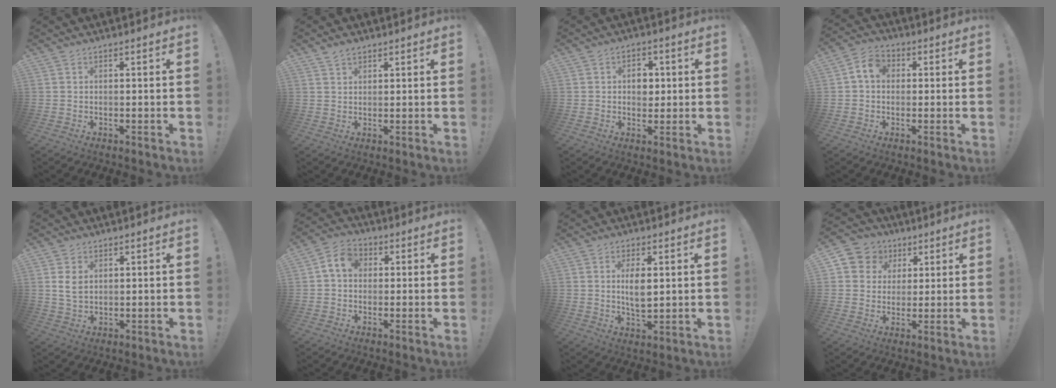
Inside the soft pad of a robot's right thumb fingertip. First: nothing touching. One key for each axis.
{"total": 2.5, "fx": 2.0, "fy": 1.2, "fz": 0.8, "tx": -0.011, "ty": -0.010, "tz": 0.037}
{"total": 5.3, "fx": 0.7, "fy": 4.4, "fz": 2.9, "tx": -0.030, "ty": 0.001, "tz": 0.005}
{"total": 6.5, "fx": 0.9, "fy": 5.0, "fz": 4.1, "tx": -0.070, "ty": 0.014, "tz": 0.019}
{"total": 4.4, "fx": 1.4, "fy": 2.9, "fz": 3.0, "tx": -0.046, "ty": -0.005, "tz": 0.023}
{"total": 7.4, "fx": 1.3, "fy": 5.7, "fz": 4.4, "tx": -0.069, "ty": 0.013, "tz": 0.027}
{"total": 5.9, "fx": 1.3, "fy": 2.6, "fz": 5.1, "tx": -0.081, "ty": -0.009, "tz": 0.016}
{"total": 8.5, "fx": 2.8, "fy": 7.8, "fz": 1.9, "tx": -0.035, "ty": -0.012, "tz": 0.060}